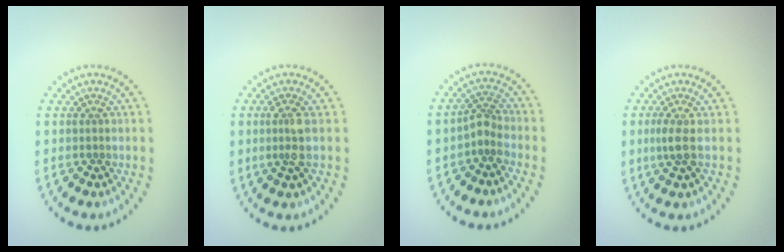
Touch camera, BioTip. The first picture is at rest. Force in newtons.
{"total": 1.9, "press": 1.5, "slide": 1.1}
{"total": 2.0, "press": 1.4, "slide": 1.4}
{"total": 1.6, "press": 1.3, "slide": 1.0}